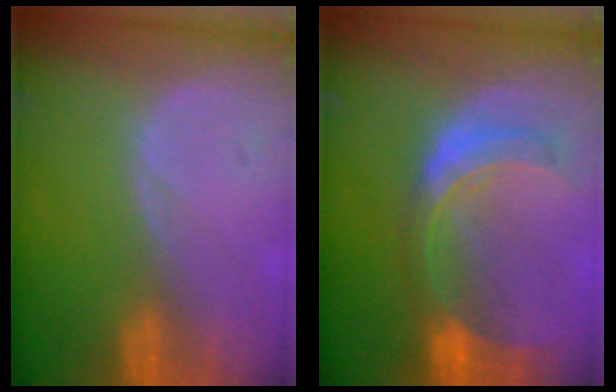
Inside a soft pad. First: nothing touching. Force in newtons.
{"total": 8.1, "press": 7.1, "slide": 3.7}